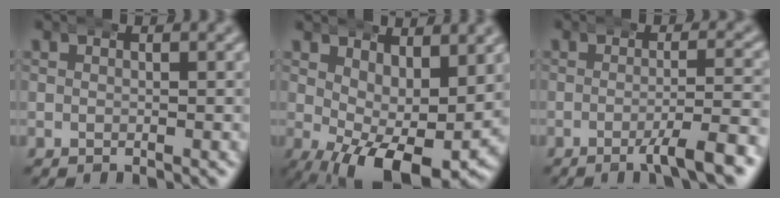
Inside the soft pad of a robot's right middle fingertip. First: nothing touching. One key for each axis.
{"total": 7.4, "fx": -2.1, "fy": 2.8, "fz": 6.6, "tx": -0.103, "ty": -0.043, "tz": -0.014}
{"total": 4.1, "fx": -2.4, "fy": 0.2, "fz": 3.3, "tx": -0.051, "ty": -0.002, "tz": -0.040}